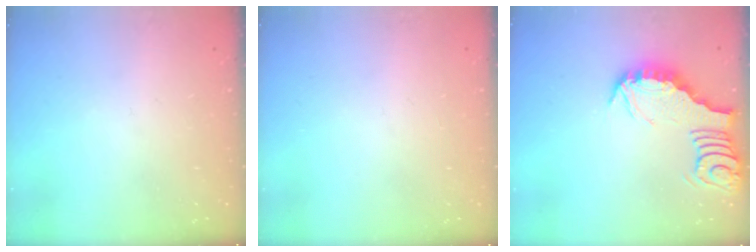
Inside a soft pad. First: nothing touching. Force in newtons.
{"total": 0.0}
{"total": 3.5, "press": 3.5, "slide": 0.3}